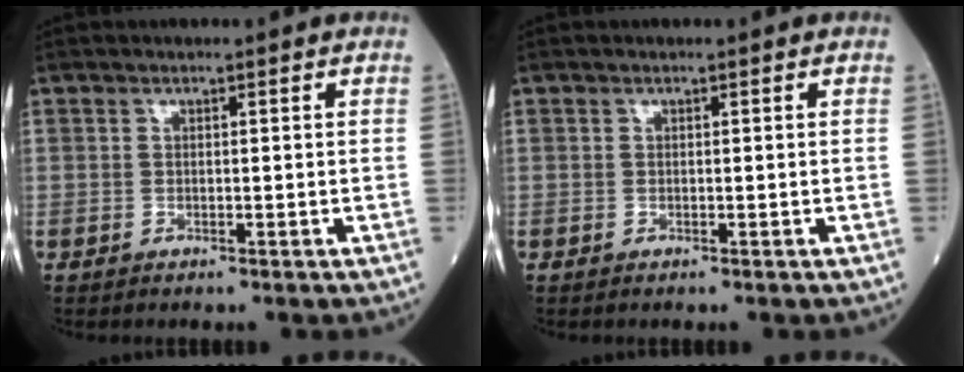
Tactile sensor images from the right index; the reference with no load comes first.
{"total": 0.0}